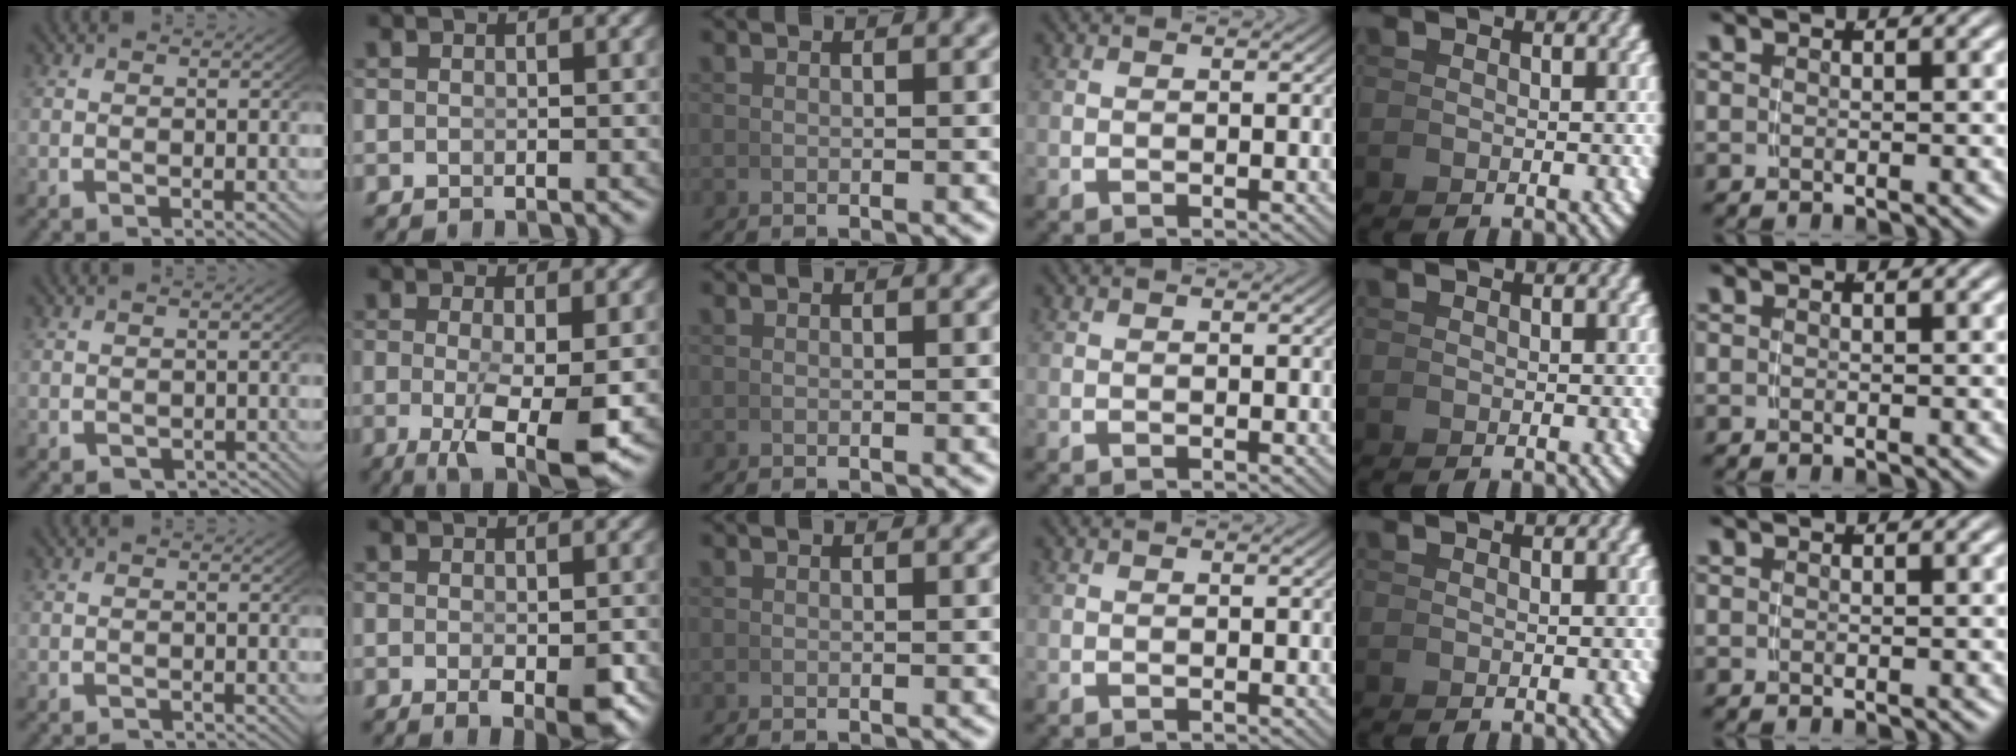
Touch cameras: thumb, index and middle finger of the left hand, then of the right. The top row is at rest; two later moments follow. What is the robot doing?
{"motion": "grasp_and_lifting", "object": "pen"}